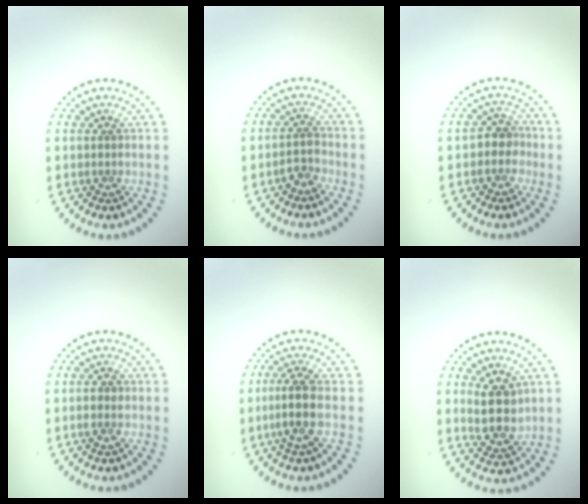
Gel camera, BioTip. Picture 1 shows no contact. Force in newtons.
{"total": 1.3, "press": 1.2, "slide": 0.6}
{"total": 2.0, "press": 1.7, "slide": 1.1}
{"total": 1.5, "press": 1.5, "slide": 0.3}
{"total": 2.9, "press": 2.3, "slide": 1.6}
{"total": 3.7, "press": 3.4, "slide": 1.4}